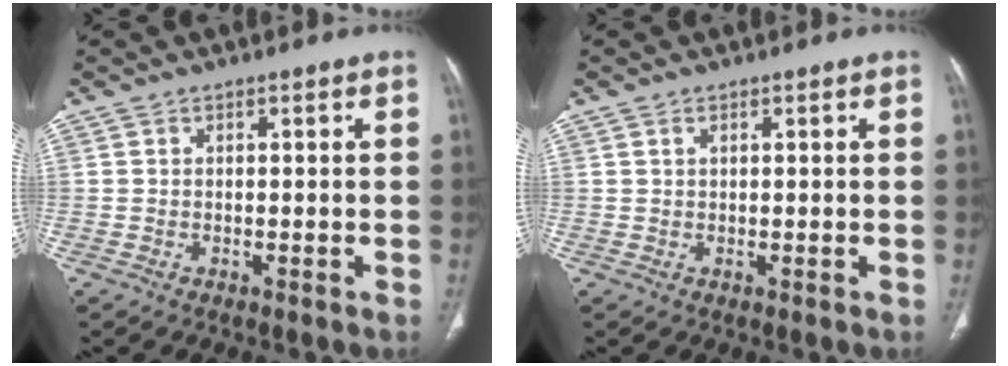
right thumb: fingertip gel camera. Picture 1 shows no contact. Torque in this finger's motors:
{"motor_torque": [-0.40, 0.38, -0.37, 0.14, 0.04]}